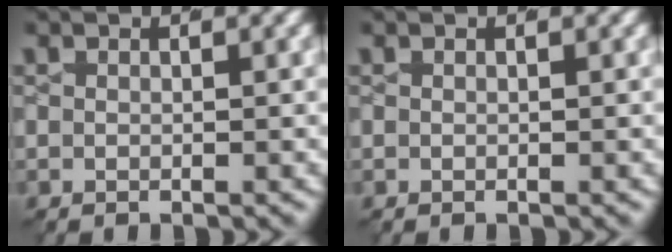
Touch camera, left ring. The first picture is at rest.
{"total": 0.0}